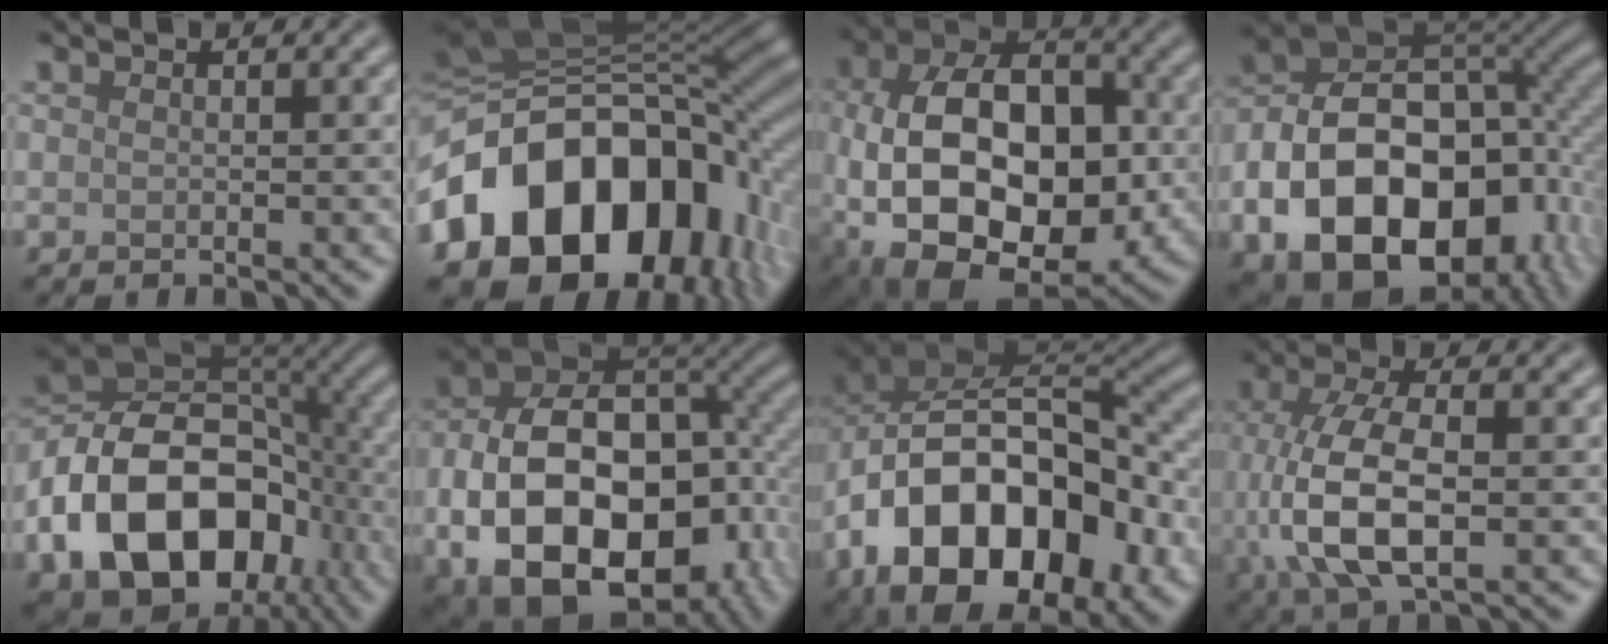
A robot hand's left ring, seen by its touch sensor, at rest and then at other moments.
{"total": 18.2, "force": [-4.8, 13.2, 11.5], "torque": [-0.192, -0.004, -0.082]}
{"total": 15.7, "force": [-2.3, 10.1, 11.8], "torque": [-0.195, -0.007, -0.041]}
{"total": 18.7, "force": [-6.8, 12.6, 12.1], "torque": [-0.205, -0.016, -0.107]}
{"total": 15.5, "force": [-5.7, 10.6, 9.8], "torque": [-0.175, -0.010, -0.104]}
{"total": 19.1, "force": [-5.2, 12.7, 13.3], "torque": [-0.238, -0.032, -0.073]}
{"total": 17.3, "force": [-4.3, 11.5, 12.2], "torque": [-0.198, -0.003, -0.064]}
{"total": 9.0, "force": [-1.3, 4.1, 7.9], "torque": [-0.167, 0.000, -0.027]}